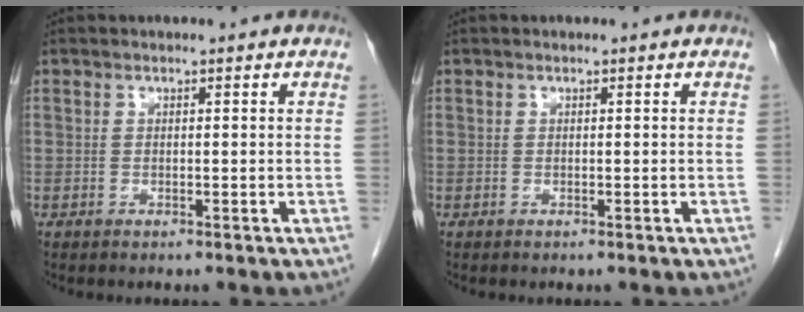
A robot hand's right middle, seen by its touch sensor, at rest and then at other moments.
{"total": 0.0}